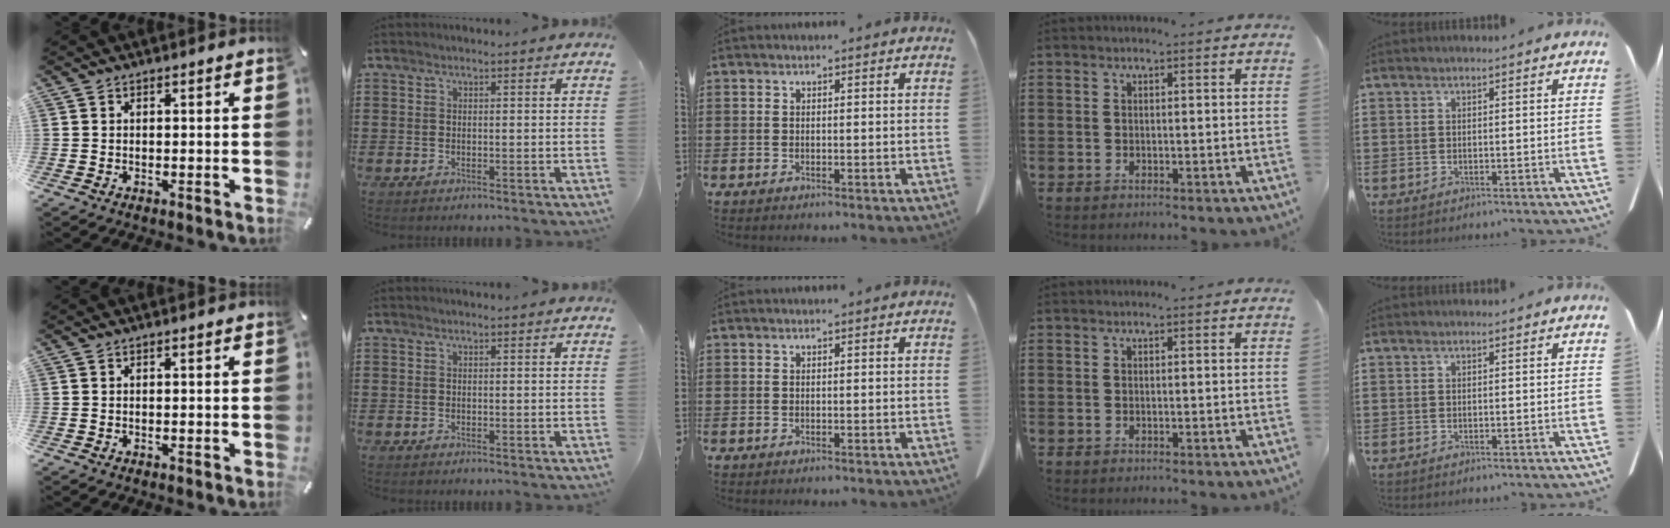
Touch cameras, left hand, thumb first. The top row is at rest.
{}